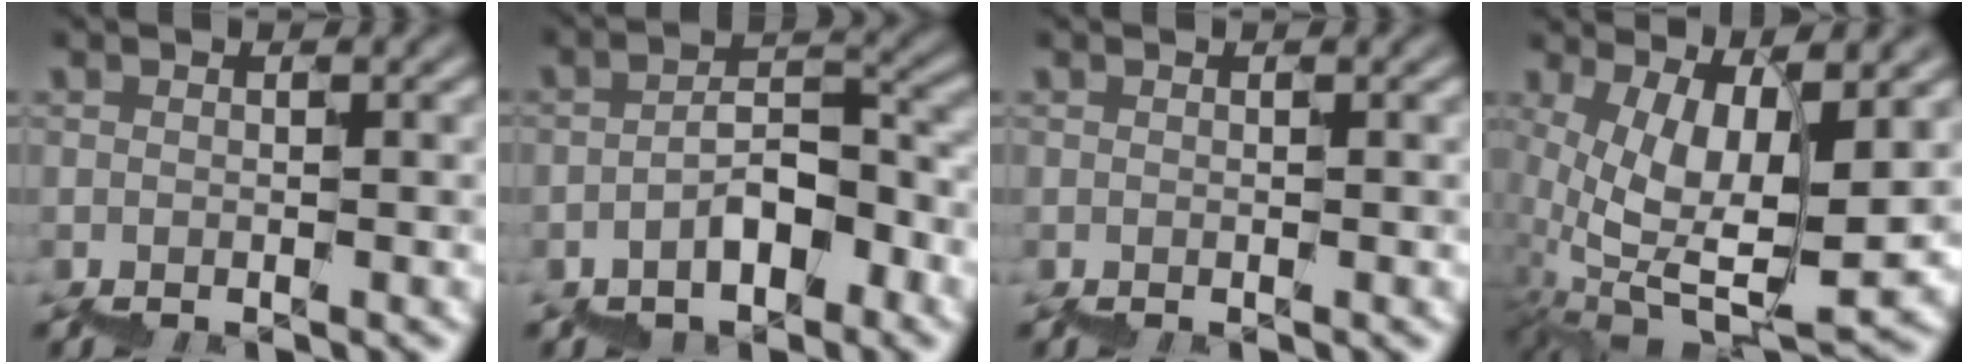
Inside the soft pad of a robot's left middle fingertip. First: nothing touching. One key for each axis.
{"total": 4.8, "fx": -2.4, "fy": 2.5, "fz": 3.2, "tx": -0.042, "ty": 0.012, "tz": -0.044}
{"total": 0.0}
{"total": 8.1, "fx": 4.5, "fy": 2.3, "fz": 6.4, "tx": -0.122, "ty": -0.005, "tz": 0.092}